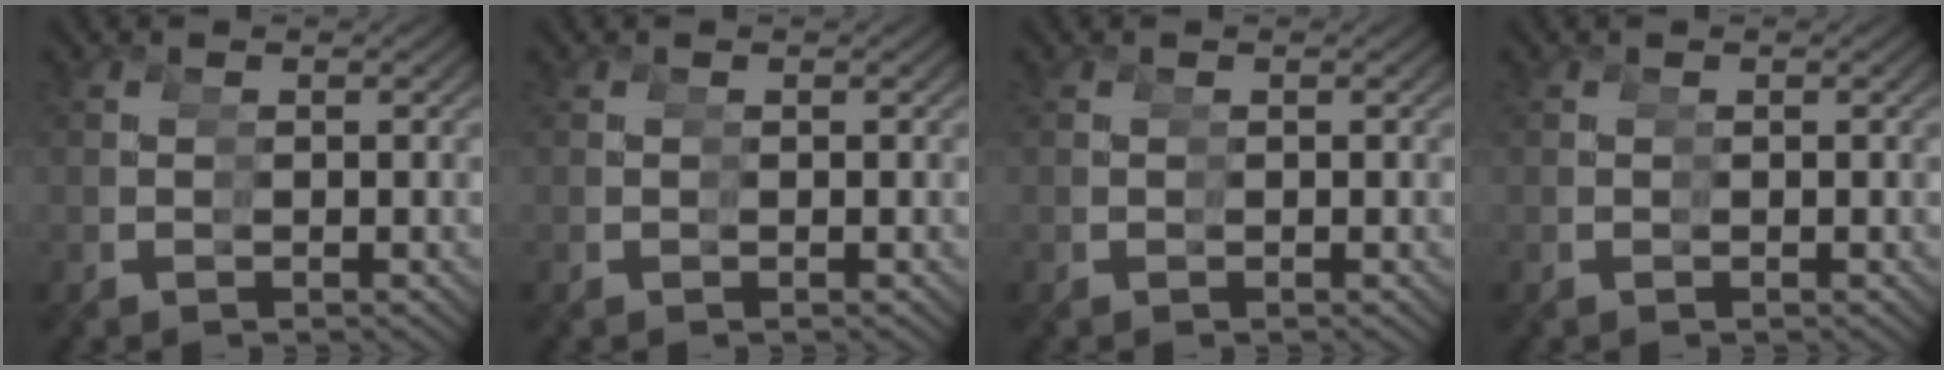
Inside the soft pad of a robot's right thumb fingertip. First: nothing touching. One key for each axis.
{"total": 0.0}
{"total": 0.0}
{"total": 0.0}